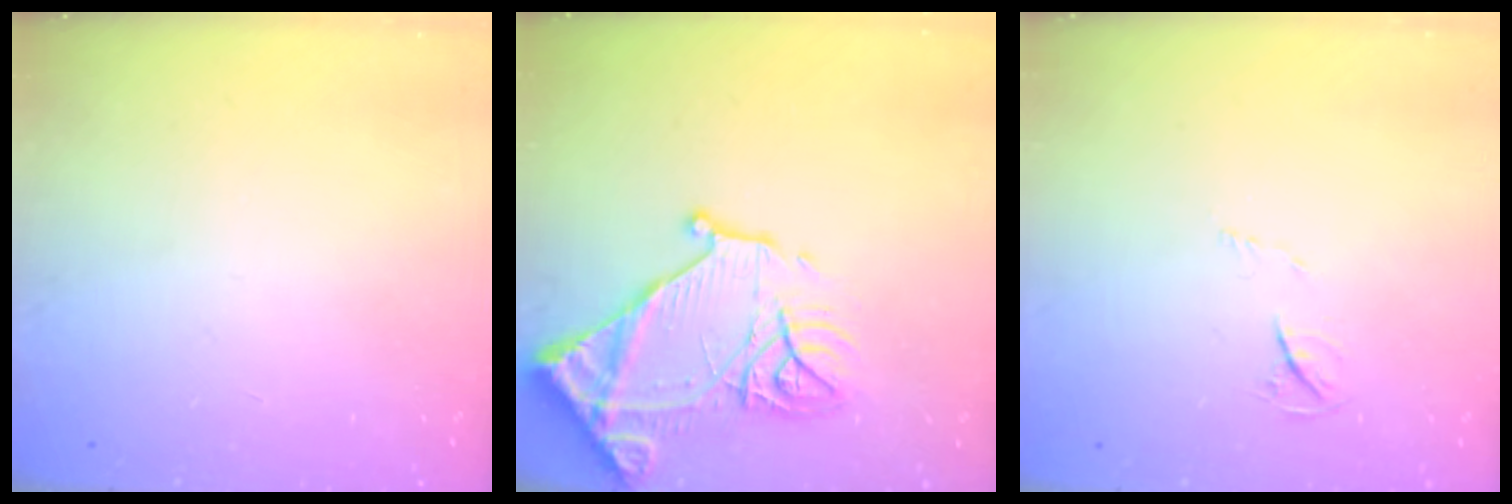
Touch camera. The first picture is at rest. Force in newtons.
{"total": 17.7, "press": 17.7, "slide": 1.5}
{"total": 3.3, "press": 3.2, "slide": 0.5}